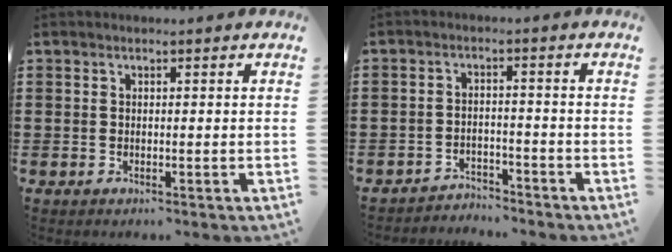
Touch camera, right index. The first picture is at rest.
{"total": 3.2, "force": [-3.2, 0.4, -0.2], "torque": [-0.005, 0.002, -0.069]}